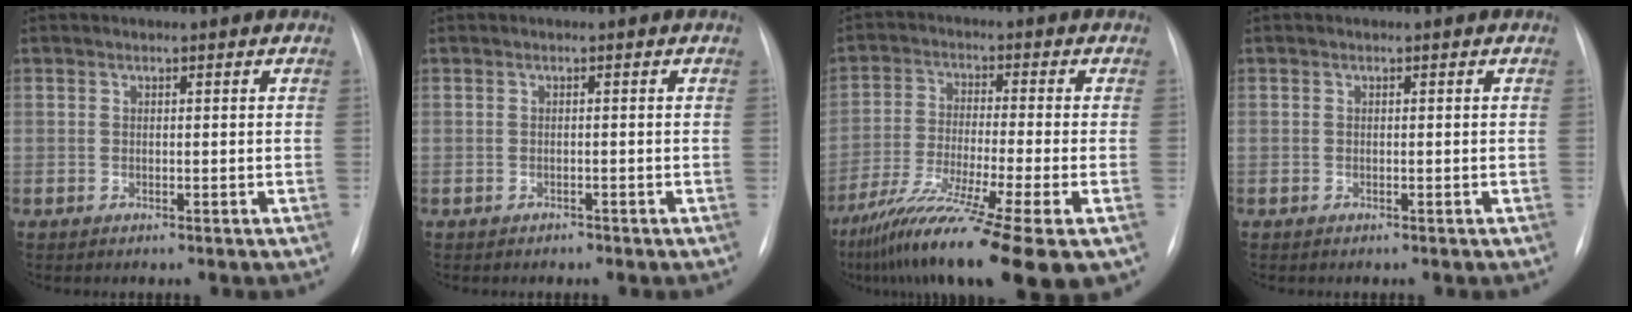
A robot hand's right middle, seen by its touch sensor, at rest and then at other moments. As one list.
[{"total": 0.6, "force": [-0.6, 0.3, 0.0], "torque": [-0.006, -0.001, -0.010]}, {"total": 17.2, "force": [-11.1, 0.4, 13.2], "torque": [-0.218, -0.050, -0.187]}, {"total": 0.0}]